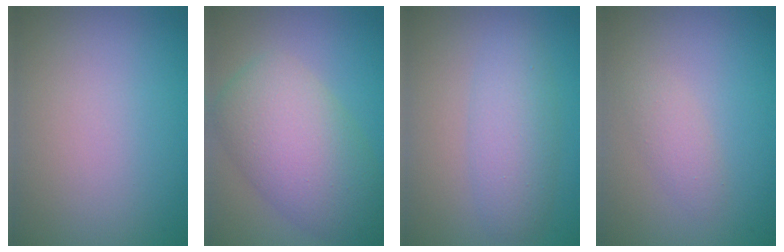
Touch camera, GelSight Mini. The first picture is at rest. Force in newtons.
{"total": 8.3, "press": 8.3, "slide": 0.2}
{"total": 3.7, "press": 3.7, "slide": 0.1}
{"total": 1.5, "press": 1.5, "slide": 0.0}